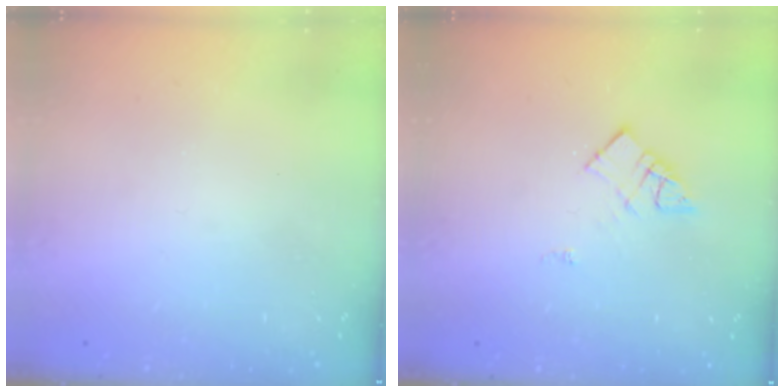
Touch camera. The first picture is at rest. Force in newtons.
{"total": 6.9, "press": 6.9, "slide": 0.3}